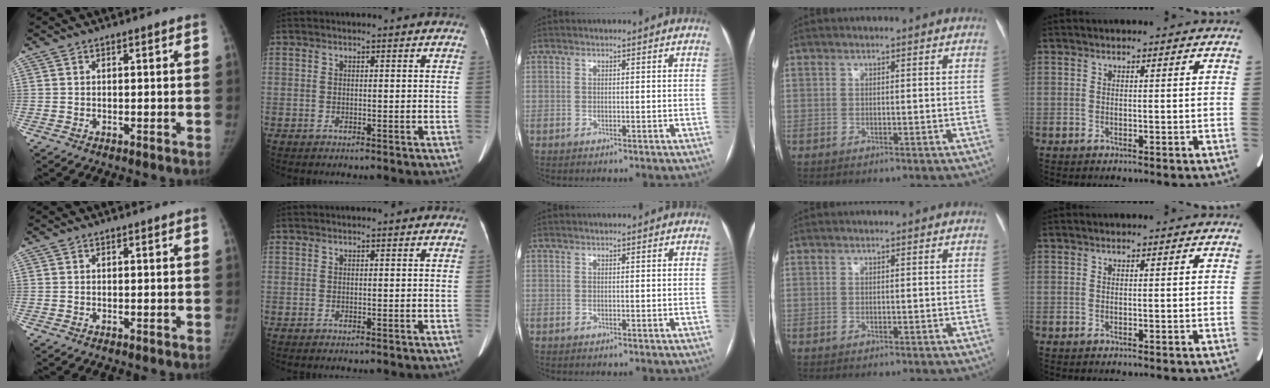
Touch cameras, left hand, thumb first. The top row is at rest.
{}